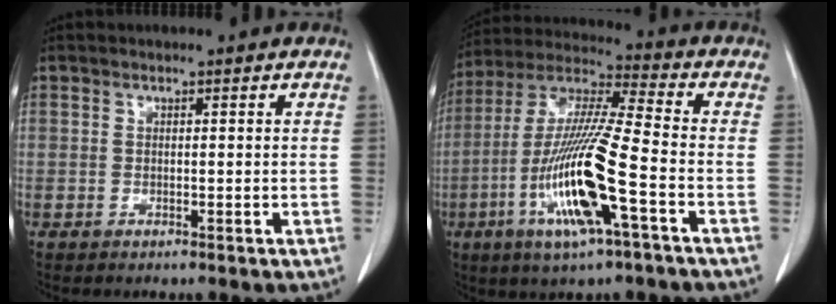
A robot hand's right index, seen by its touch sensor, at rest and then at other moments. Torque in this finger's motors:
{"motor_torque": [2.14, 0.00, 1.02, 0.21]}